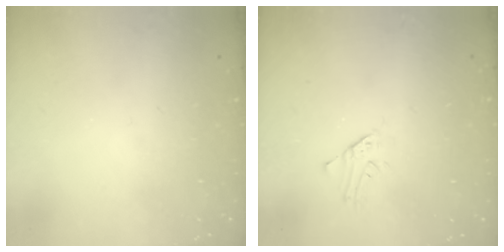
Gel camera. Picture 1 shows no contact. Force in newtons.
{"total": 1.7, "press": 1.7, "slide": 0.2}